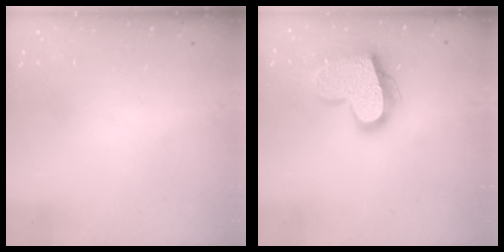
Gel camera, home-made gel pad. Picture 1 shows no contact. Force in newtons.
{"total": 20.3, "press": 20.3, "slide": 1.5}